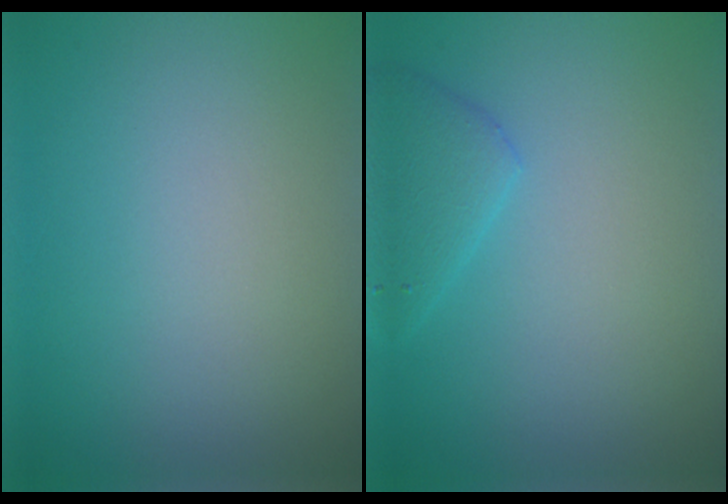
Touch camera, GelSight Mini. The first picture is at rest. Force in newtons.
{"total": 2.4, "press": 2.4, "slide": 0.2}